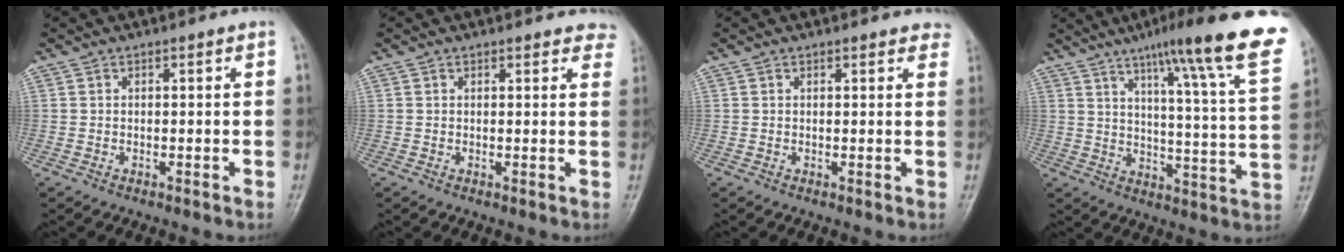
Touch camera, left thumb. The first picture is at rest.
{"total": 5.3, "force": [4.9, 1.8, 1.3], "torque": [0.021, -0.015, 0.033]}
{"total": 4.0, "force": [3.6, 1.3, 1.2], "torque": [0.011, -0.010, 0.024]}
{"total": 23.0, "force": [15.0, 2.4, 17.3], "torque": [-0.226, -0.054, 0.198]}